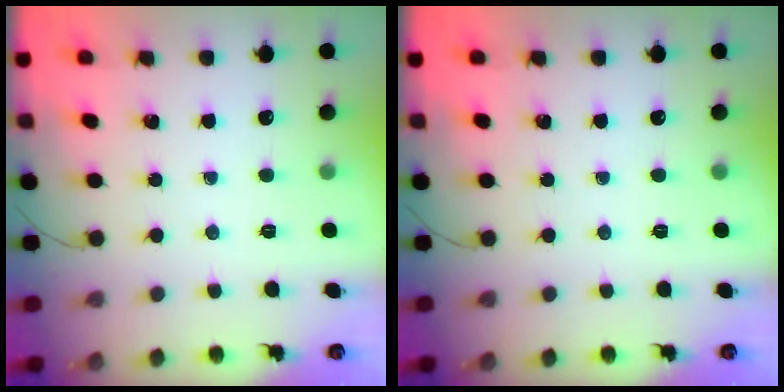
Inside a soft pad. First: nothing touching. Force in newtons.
{"total": 0.0}